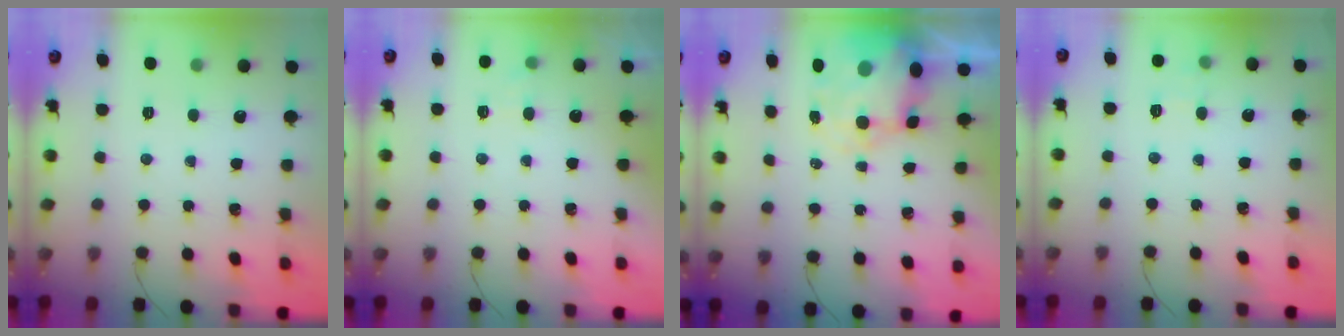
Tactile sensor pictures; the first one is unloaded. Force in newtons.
{"total": 1.6, "press": 1.2, "slide": 1.1}
{"total": 7.7, "press": 7.4, "slide": 2.1}
{"total": 4.9, "press": 4.7, "slide": 1.6}